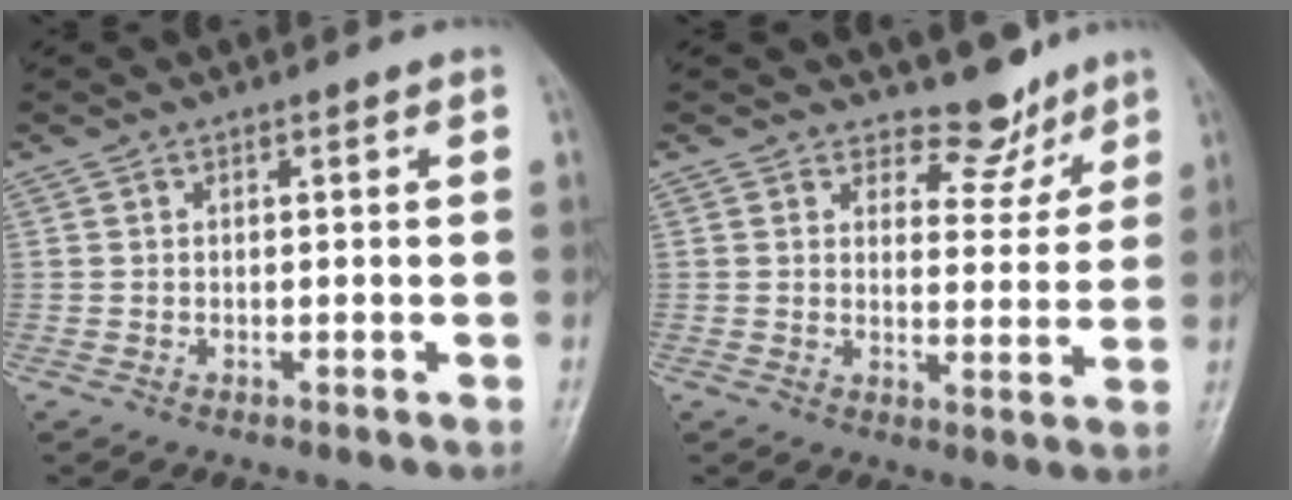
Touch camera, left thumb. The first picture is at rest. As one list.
[{"total": 5.6, "force": [4.9, 2.7, 0.4], "torque": [0.021, -0.044, 0.073]}]